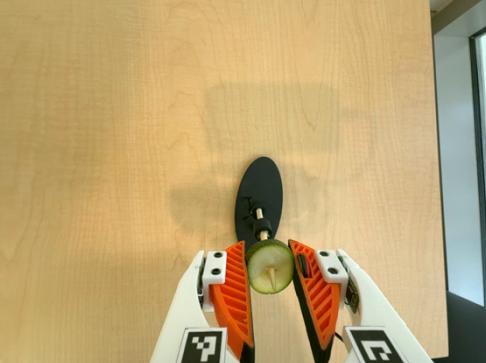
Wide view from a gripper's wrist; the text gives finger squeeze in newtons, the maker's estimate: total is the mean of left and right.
{"total": 7.7, "left": 7.5, "right": 7.8}